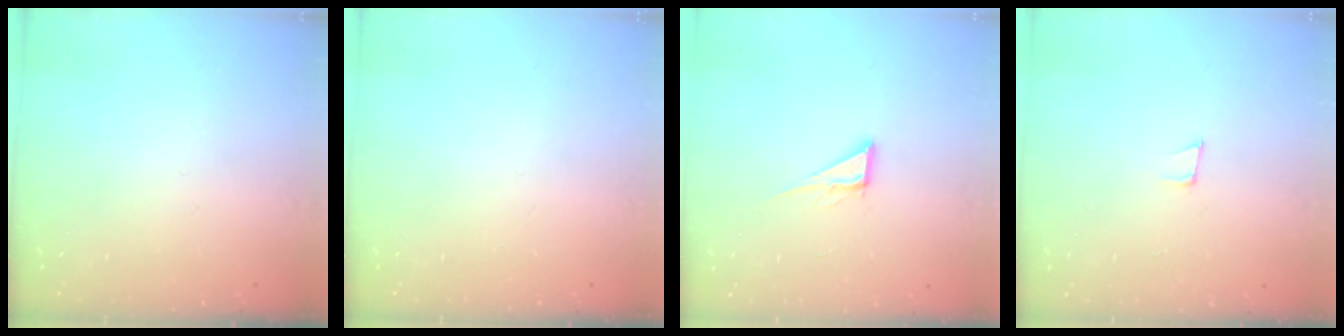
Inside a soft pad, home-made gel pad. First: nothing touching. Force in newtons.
{"total": 0.0}
{"total": 6.1, "press": 6.1, "slide": 0.4}
{"total": 6.7, "press": 5.8, "slide": 3.2}